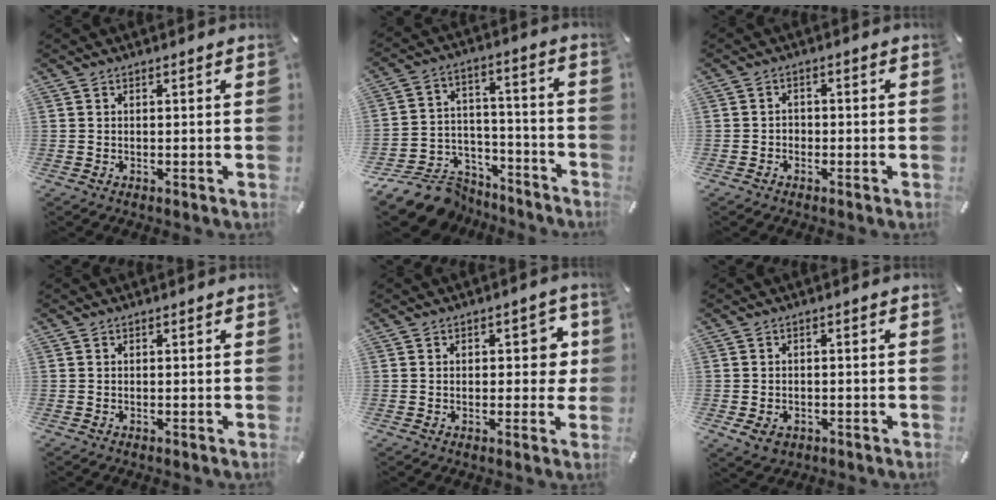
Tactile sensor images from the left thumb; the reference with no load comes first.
{"total": 12.8, "force": [-9.0, 8.3, 3.7], "torque": [-0.057, 0.052, -0.149]}
{"total": 2.2, "force": [-1.2, 1.7, 0.5], "torque": [-0.008, 0.011, -0.028]}
{"total": 0.0}
{"total": 6.5, "force": [0.9, 3.7, 5.3], "torque": [-0.055, -0.002, 0.005]}
{"total": 3.5, "force": [-1.7, 2.8, 1.4], "torque": [-0.035, 0.004, -0.033]}